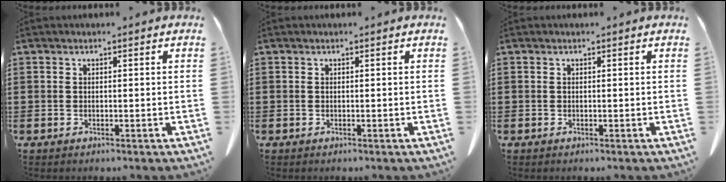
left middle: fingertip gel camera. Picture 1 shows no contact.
{"total": 0.0}
{"total": 0.0}